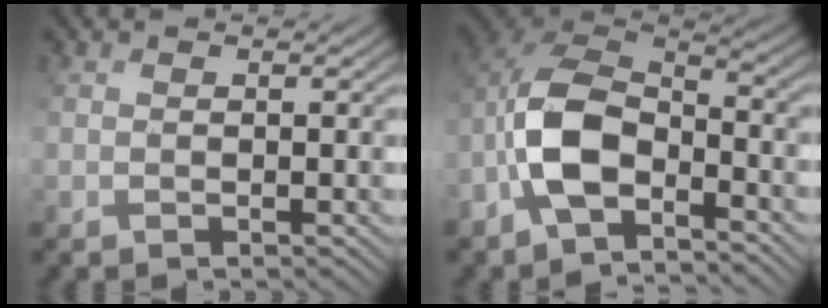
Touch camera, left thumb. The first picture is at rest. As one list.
[{"total": 10.0, "force": [-4.4, 4.9, 7.6], "torque": [-0.162, 0.007, -0.104]}]